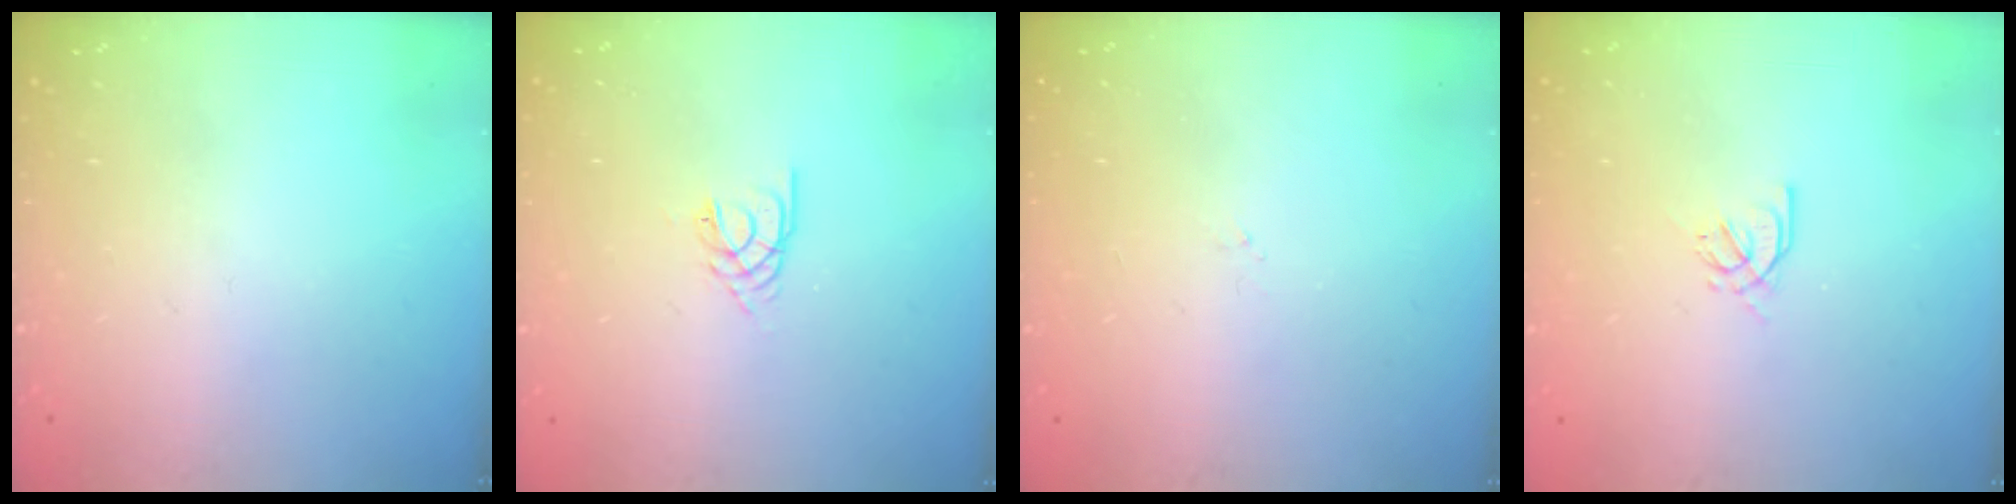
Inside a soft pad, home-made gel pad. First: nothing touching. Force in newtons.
{"total": 2.2, "press": 2.1, "slide": 0.4}
{"total": 0.0}
{"total": 2.4, "press": 2.4, "slide": 0.5}